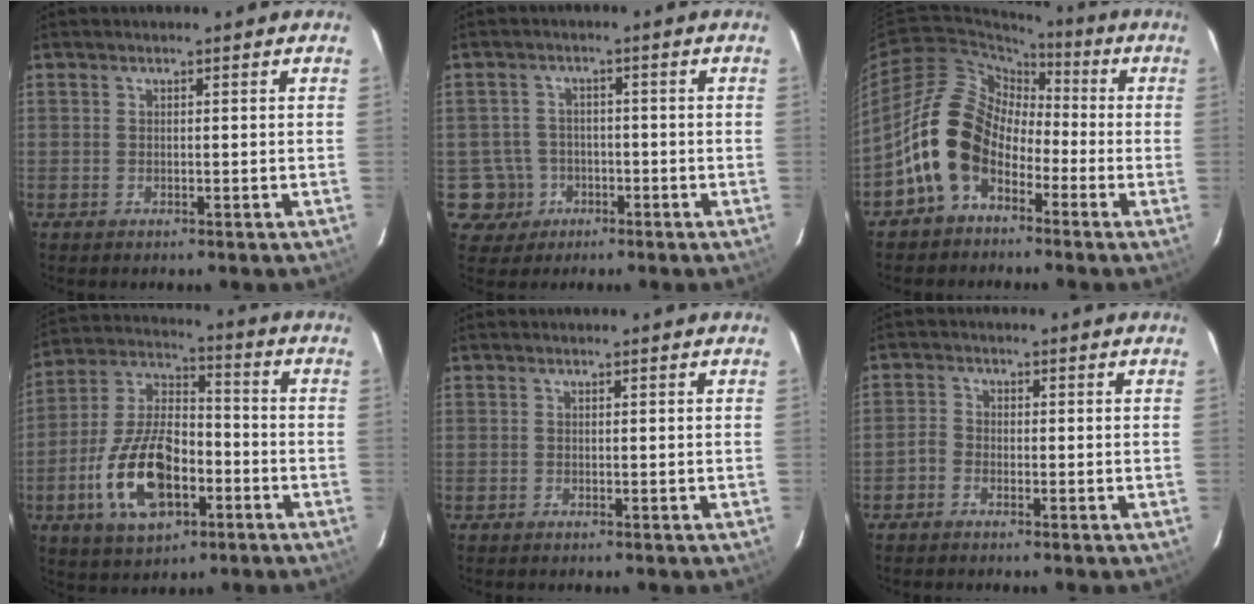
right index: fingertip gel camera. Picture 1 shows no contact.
{"total": 5.7, "force": [-2.0, 5.3, 0.3], "torque": [-0.020, 0.023, -0.028]}
{"total": 13.0, "force": [-5.6, 9.1, 7.3], "torque": [-0.143, 0.021, -0.104]}
{"total": 16.8, "force": [-6.1, 8.9, 12.9], "torque": [-0.268, 0.010, -0.102]}
{"total": 0.0}
{"total": 2.0, "force": [-1.4, 1.4, 0.4], "torque": [-0.010, 0.004, -0.029]}